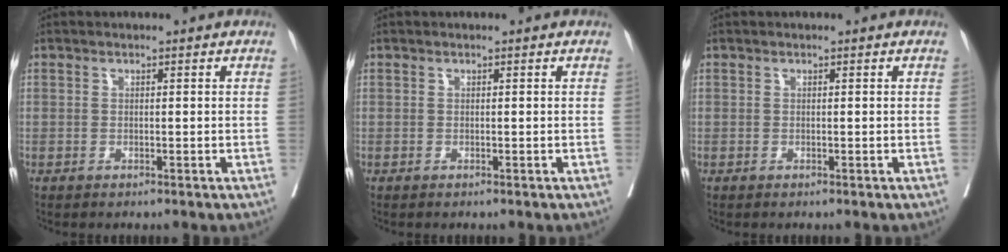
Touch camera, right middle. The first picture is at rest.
{"total": 0.0}
{"total": 0.0}